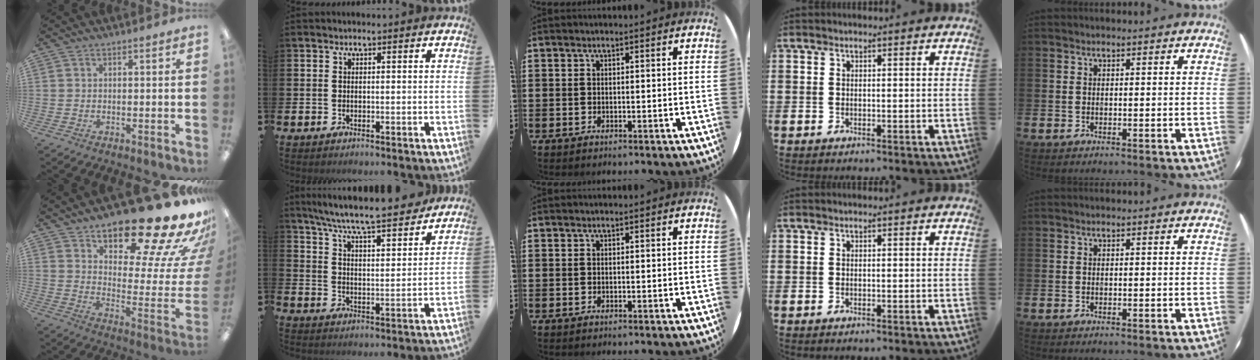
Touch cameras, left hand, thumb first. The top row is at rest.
{"thumb": {"total": 24.4, "force": [19.3, 7.1, 13.3], "torque": [-0.172, -0.143, 0.308]}, "index": {"total": 8.2, "force": [7.7, 0.3, 2.7], "torque": [-0.079, -0.058, 0.132]}}